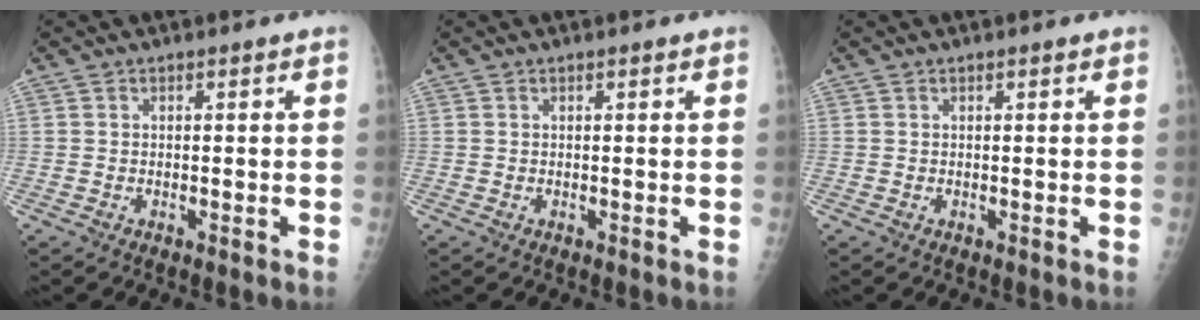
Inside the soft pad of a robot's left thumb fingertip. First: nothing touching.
{"total": 0.0}
{"total": 0.0}